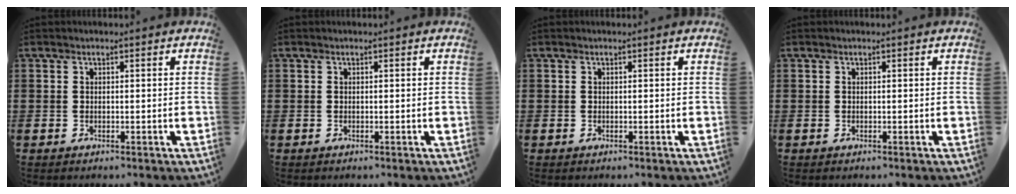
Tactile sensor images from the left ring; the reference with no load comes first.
{"total": 0.0}
{"total": 0.0}
{"total": 0.0}